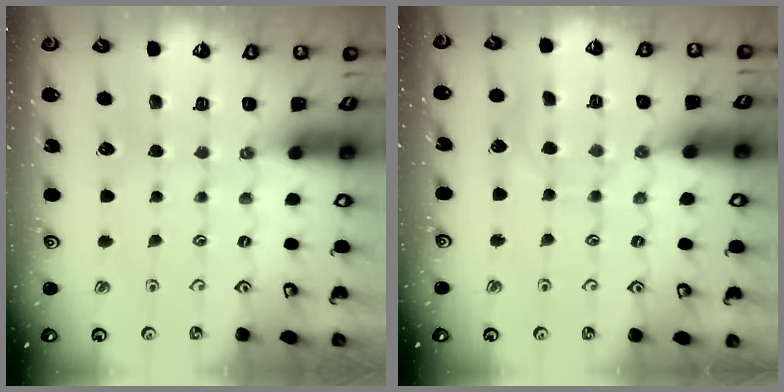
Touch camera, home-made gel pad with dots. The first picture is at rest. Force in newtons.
{"total": 4.8, "press": 4.8, "slide": 0.2}